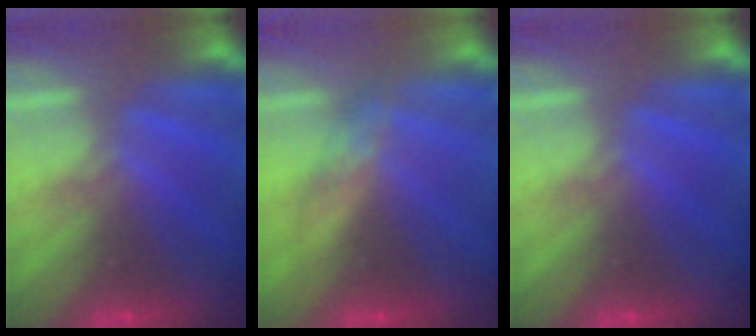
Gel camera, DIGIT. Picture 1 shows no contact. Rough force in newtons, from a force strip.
{"total": 2.8}
{"total": 0.0}